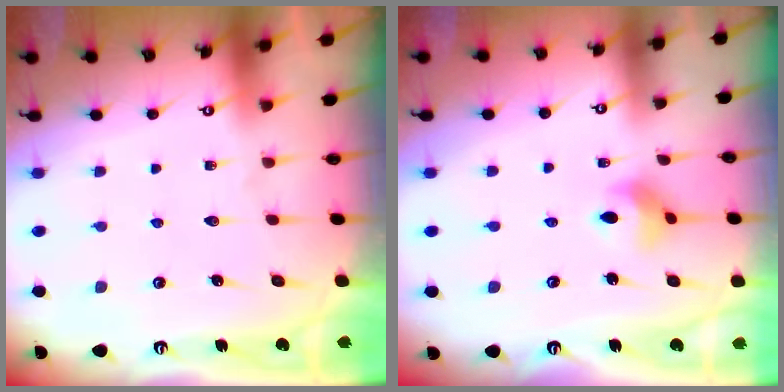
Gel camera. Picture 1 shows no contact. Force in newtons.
{"total": 5.7, "press": 5.6, "slide": 0.7}